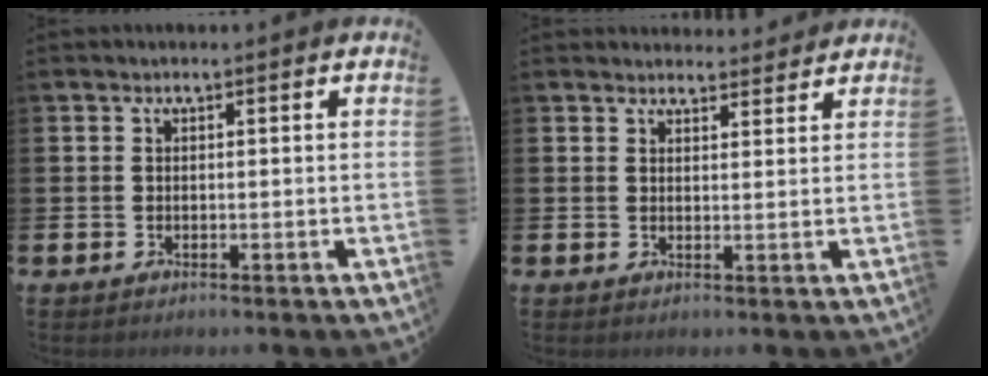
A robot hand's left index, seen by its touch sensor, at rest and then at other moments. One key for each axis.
{"total": 2.9, "fx": 2.8, "fy": 0.5, "fz": -0.1, "tx": 0.009, "ty": -0.019, "tz": 0.048}